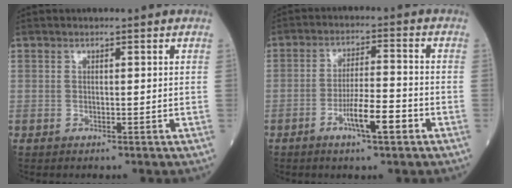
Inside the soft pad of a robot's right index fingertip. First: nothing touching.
{"total": 6.6, "force": [-3.1, 0.8, 5.7], "torque": [-0.102, 0.000, -0.052]}